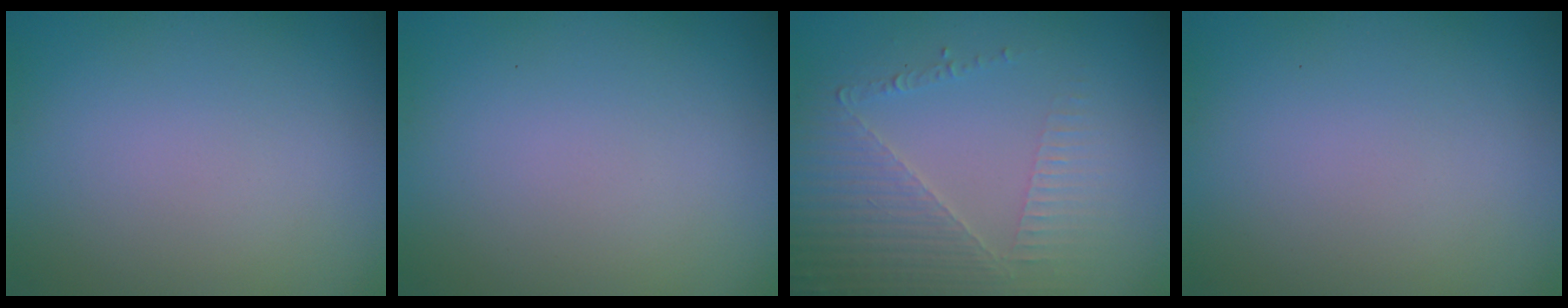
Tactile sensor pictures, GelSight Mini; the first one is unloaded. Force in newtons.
{"total": 0.0}
{"total": 3.5, "press": 3.3, "slide": 1.2}
{"total": 0.0}